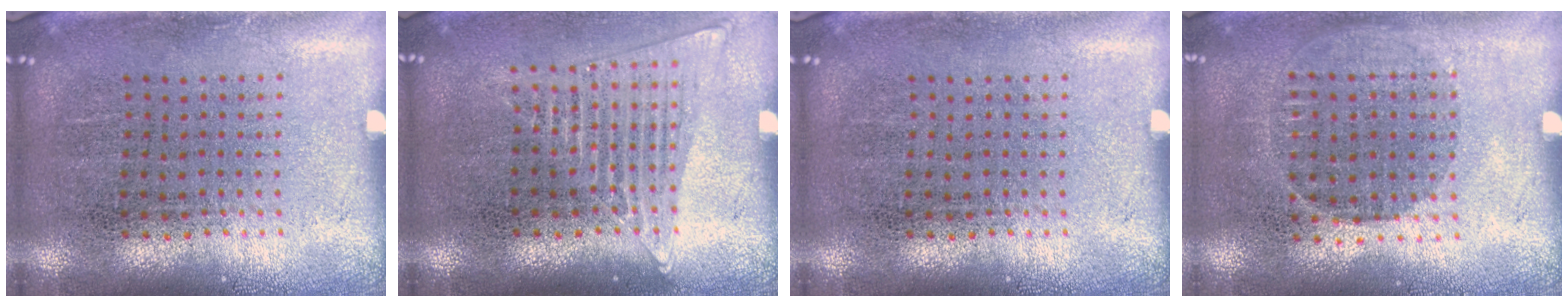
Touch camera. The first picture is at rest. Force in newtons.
{"total": 1.5, "press": 1.3, "slide": 0.6}
{"total": 0.0}
{"total": 0.9, "press": 0.8, "slide": 0.4}